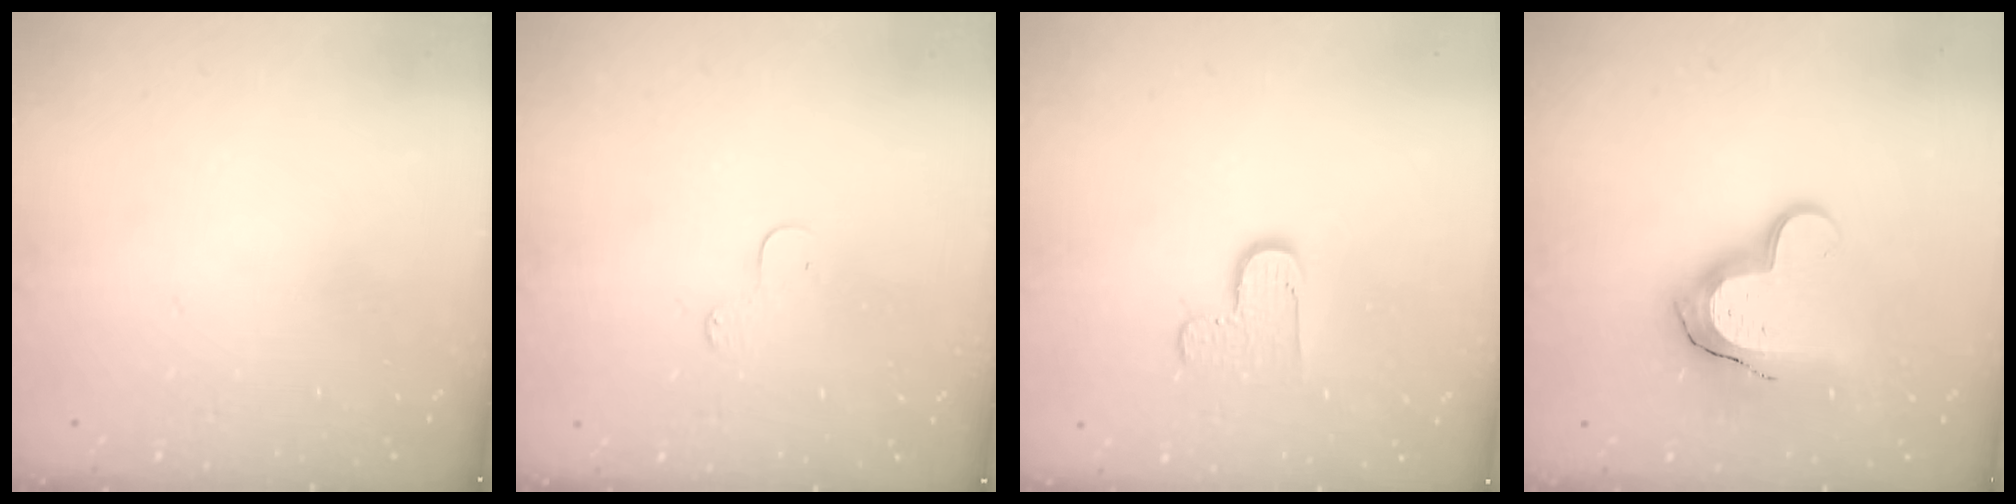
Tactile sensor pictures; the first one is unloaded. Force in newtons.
{"total": 3.3, "press": 3.3, "slide": 0.3}
{"total": 6.6, "press": 6.5, "slide": 0.4}
{"total": 14.2, "press": 14.1, "slide": 1.0}